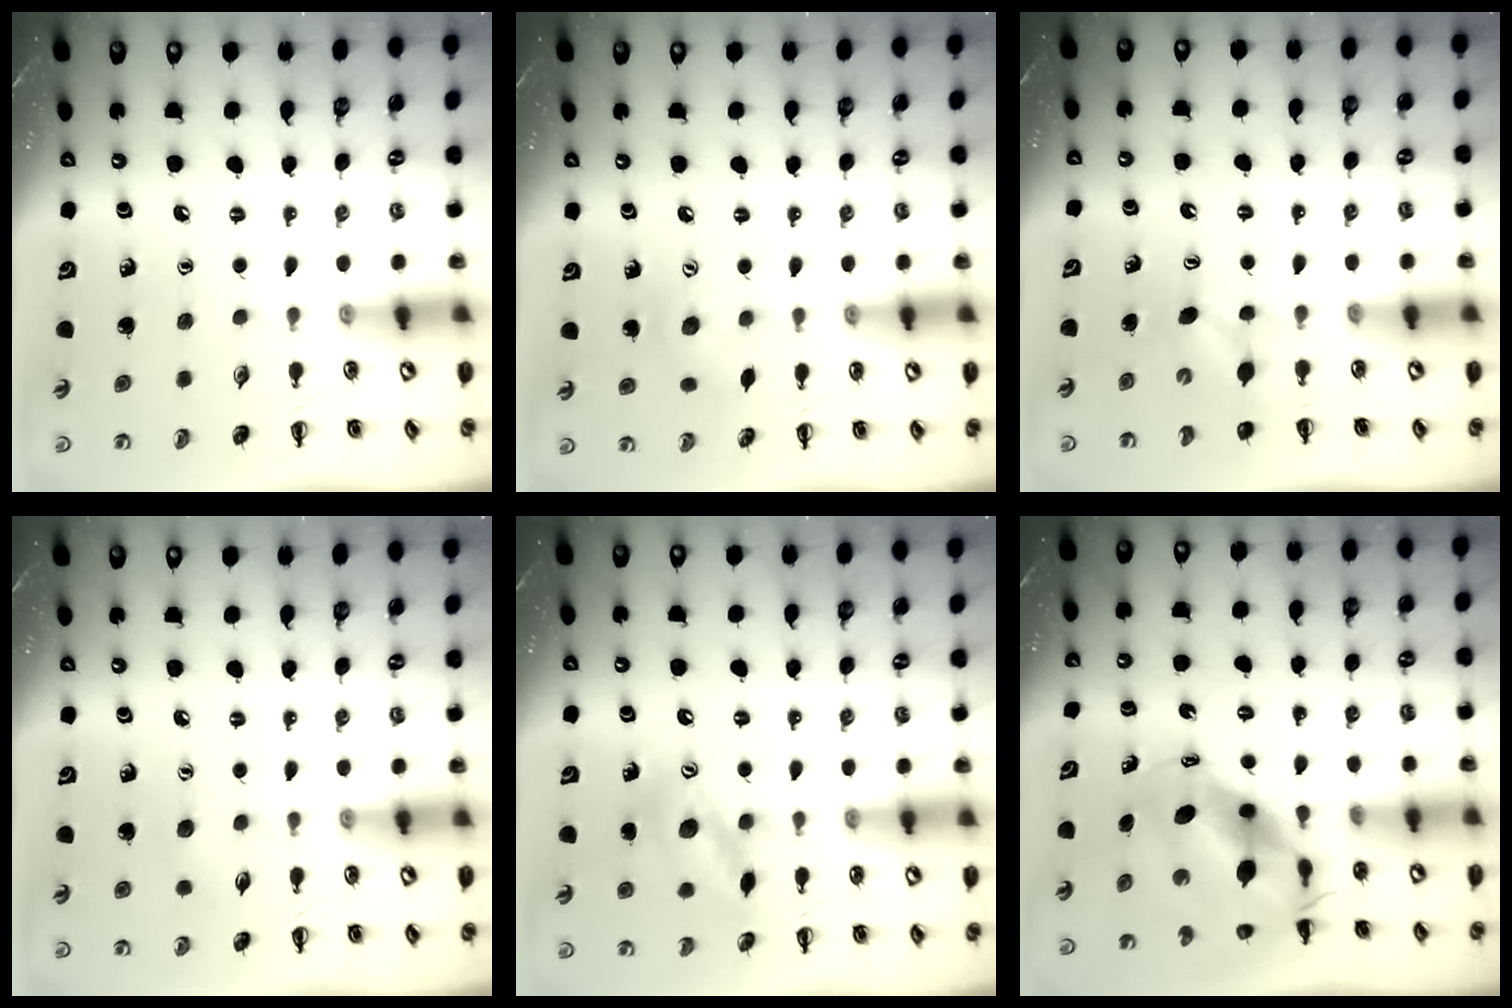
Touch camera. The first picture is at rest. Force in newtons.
{"total": 5.5, "press": 5.5, "slide": 1.0}
{"total": 3.6, "press": 3.5, "slide": 0.7}
{"total": 4.1, "press": 4.0, "slide": 0.9}
{"total": 13.4, "press": 13.2, "slide": 2.5}
{"total": 7.1, "press": 7.0, "slide": 1.5}